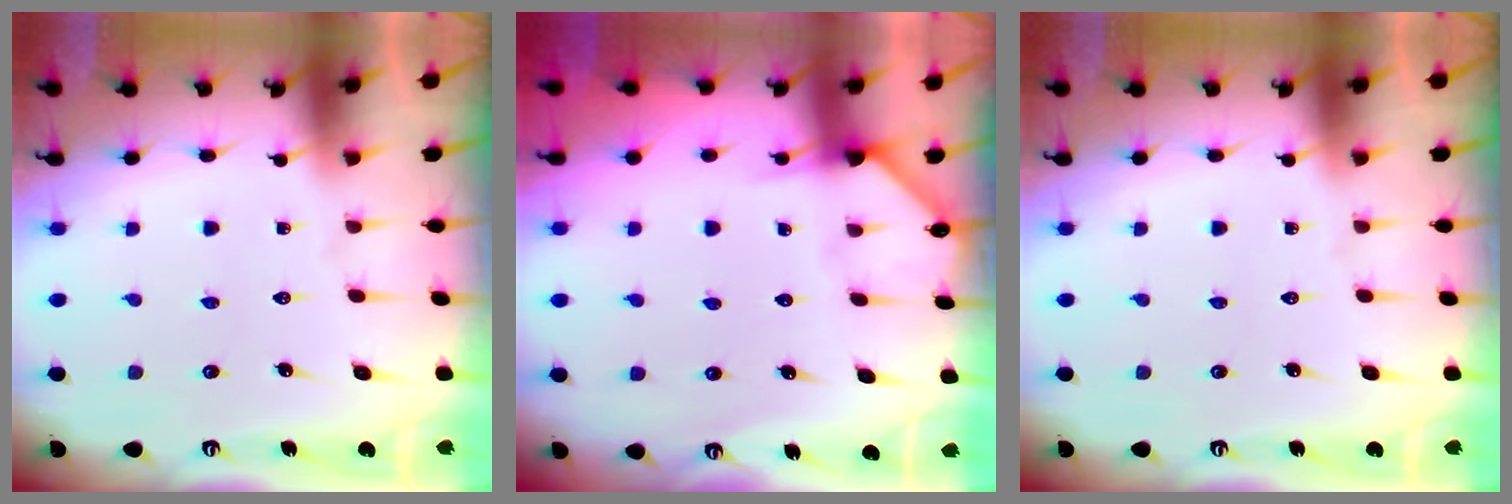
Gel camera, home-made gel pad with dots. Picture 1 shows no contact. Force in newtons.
{"total": 4.3, "press": 4.3, "slide": 0.2}
{"total": 0.0}